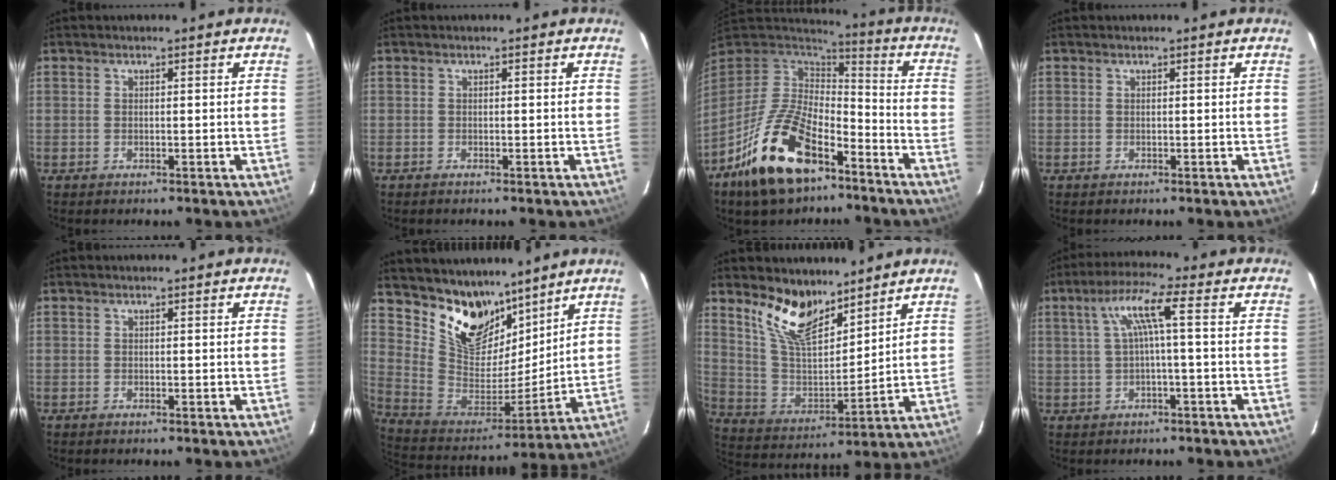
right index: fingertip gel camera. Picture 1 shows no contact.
{"total": 0.0}
{"total": 19.8, "force": [-11.7, 9.5, 12.8], "torque": [-0.265, -0.015, -0.208]}
{"total": 0.0}
{"total": 0.0}
{"total": 16.5, "force": [12.1, 9.2, 6.5], "torque": [-0.146, -0.010, 0.236]}
{"total": 13.1, "force": [9.7, 5.3, 7.1], "torque": [-0.143, 0.002, 0.195]}
{"total": 6.1, "force": [0.4, 0.1, 6.1], "torque": [-0.121, 0.011, 0.017]}